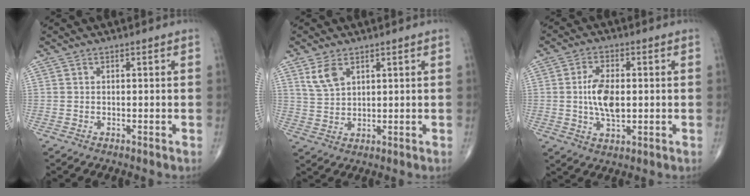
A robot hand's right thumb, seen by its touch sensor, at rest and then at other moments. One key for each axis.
{"total": 4.8, "fx": 2.7, "fy": 2.7, "fz": 3.0, "tx": -0.054, "ty": -0.009, "tz": 0.060}
{"total": 8.3, "fx": 0.2, "fy": 4.4, "fz": 7.1, "tx": -0.128, "ty": -0.001, "tz": 0.003}